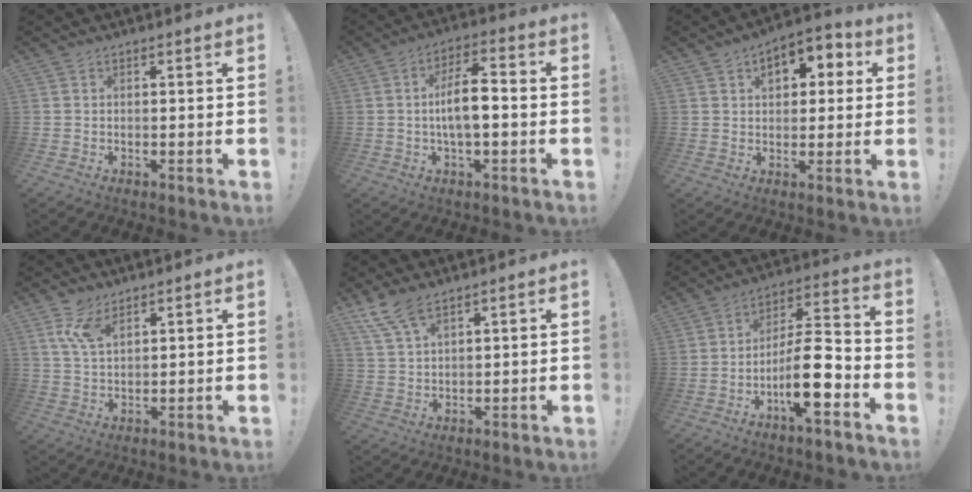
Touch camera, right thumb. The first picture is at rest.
{"total": 9.5, "force": [-1.2, 3.4, 8.8], "torque": [-0.154, 0.010, -0.025]}
{"total": 8.1, "force": [2.8, 5.5, 5.2], "torque": [-0.065, -0.009, 0.047]}
{"total": 7.6, "force": [4.4, 3.5, 5.0], "torque": [-0.097, -0.010, 0.084]}
{"total": 7.7, "force": [5.4, 2.8, 4.6], "torque": [-0.098, -0.018, 0.105]}
{"total": 16.2, "force": [-6.0, 4.9, 14.2], "torque": [-0.244, 0.032, -0.096]}